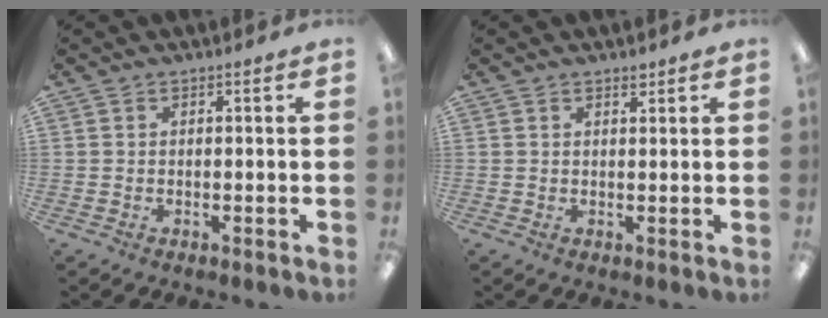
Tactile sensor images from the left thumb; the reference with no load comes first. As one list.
[{"total": 1.5, "force": [1.3, 0.5, 0.6], "torque": [-0.006, -0.004, 0.022]}]